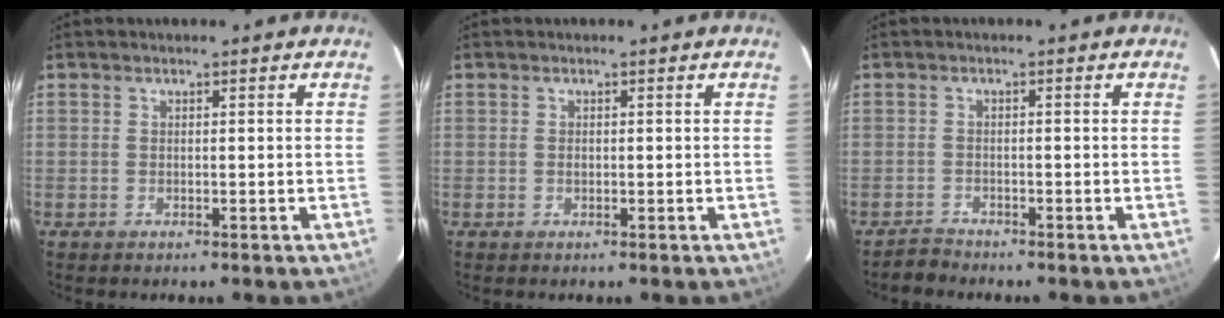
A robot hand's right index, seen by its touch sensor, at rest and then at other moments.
{"total": 0.6, "force": [-0.1, 0.6, 0.2], "torque": [-0.002, -0.001, 0.001]}
{"total": 1.3, "force": [-1.1, 0.6, -0.3], "torque": [0.004, 0.007, -0.018]}